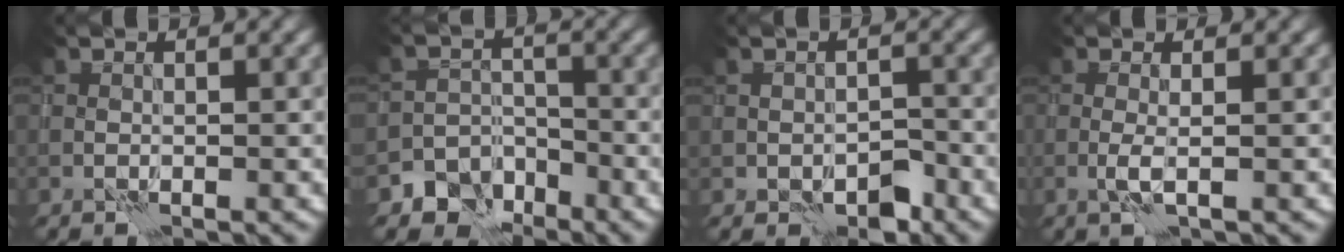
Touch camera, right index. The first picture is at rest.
{"total": 5.1, "force": [-3.9, 3.4, 0.4], "torque": [0.015, -0.005, -0.061]}
{"total": 2.4, "force": [-1.4, 1.6, 1.2], "torque": [-0.008, 0.001, -0.019]}
{"total": 1.2, "force": [-0.1, 0.1, 1.2], "torque": [-0.025, -0.001, -0.006]}